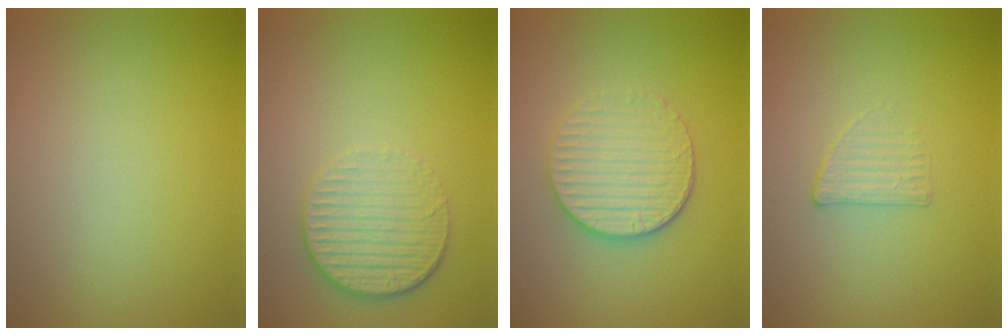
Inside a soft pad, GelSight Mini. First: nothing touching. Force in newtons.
{"total": 4.2, "press": 3.0, "slide": 3.0}
{"total": 4.0, "press": 3.5, "slide": 2.0}
{"total": 1.2, "press": 0.6, "slide": 1.0}